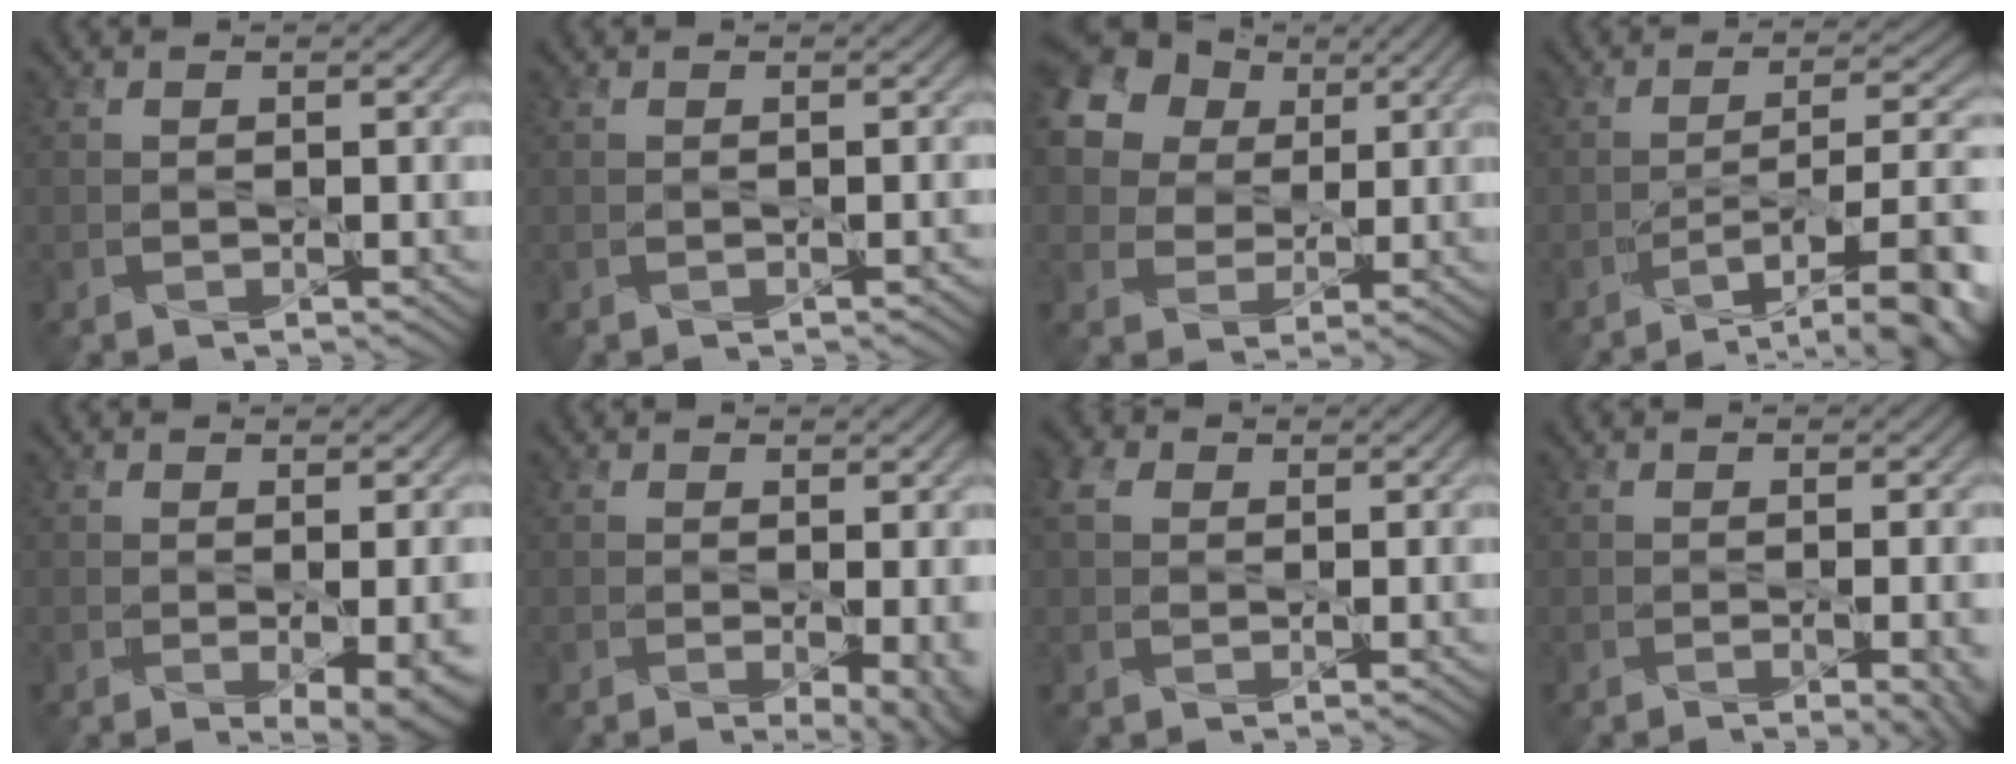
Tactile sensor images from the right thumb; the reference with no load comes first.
{"total": 0.0}
{"total": 20.0, "force": [9.1, 15.5, 8.7], "torque": [-0.269, 0.040, 0.169]}
{"total": 11.7, "force": [-7.1, 3.2, 8.8], "torque": [-0.128, 0.001, -0.104]}
{"total": 4.9, "force": [-1.5, 1.8, 4.3], "torque": [-0.061, -0.023, -0.004]}
{"total": 4.1, "force": [-0.7, 1.3, 3.8], "torque": [-0.051, -0.013, -0.005]}
{"total": 3.9, "force": [1.3, 2.9, 2.3], "torque": [-0.067, 0.010, 0.021]}
{"total": 2.9, "force": [-1.1, 0.6, 2.6], "torque": [-0.035, -0.007, -0.009]}